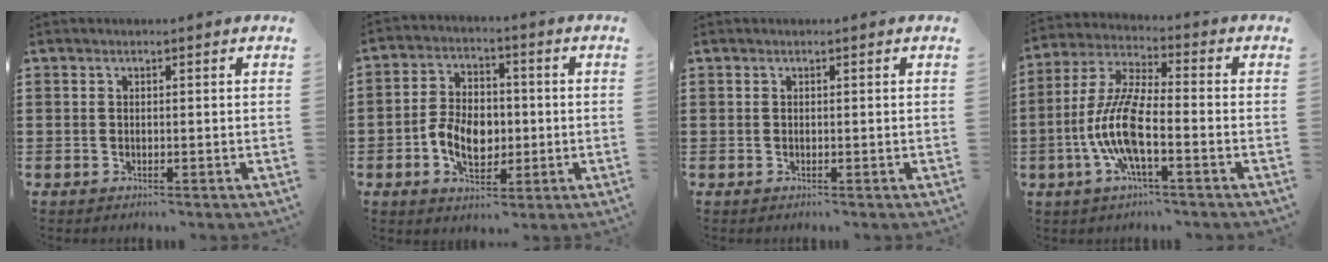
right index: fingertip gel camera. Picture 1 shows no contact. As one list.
[{"total": 7.4, "force": [-1.5, 5.0, 5.2], "torque": [-0.109, 0.005, -0.032]}, {"total": 0.0}, {"total": 9.7, "force": [-3.1, 2.5, 8.8], "torque": [-0.210, -0.014, -0.067]}]